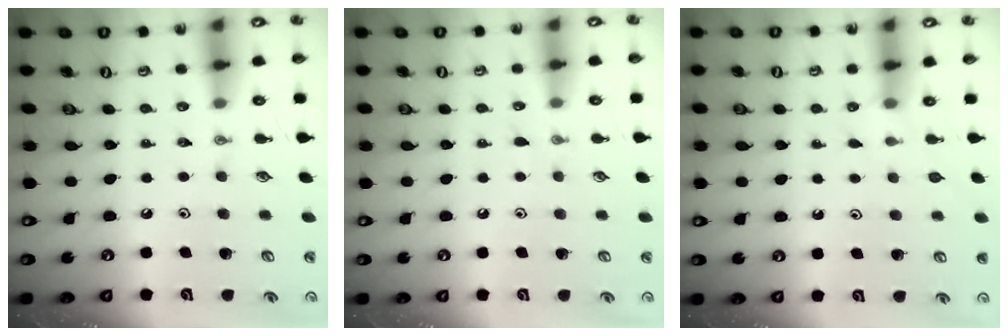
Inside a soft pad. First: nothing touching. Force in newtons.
{"total": 5.6, "press": 5.6, "slide": 0.5}
{"total": 2.1, "press": 2.1, "slide": 0.3}